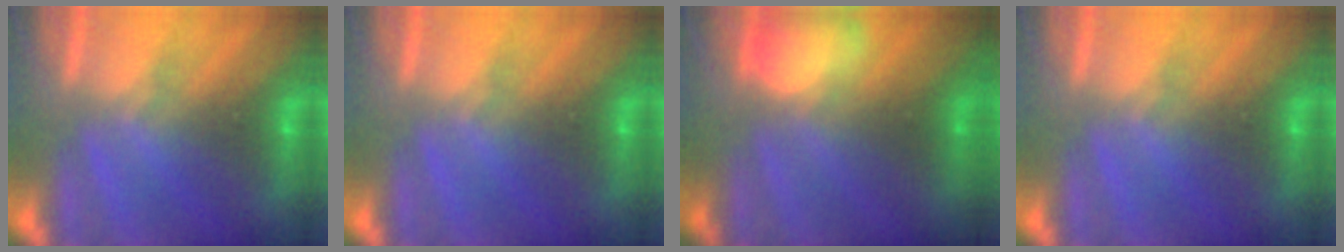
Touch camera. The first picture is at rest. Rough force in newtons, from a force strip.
{"total": 0.0}
{"total": 2.6}
{"total": 0.0}